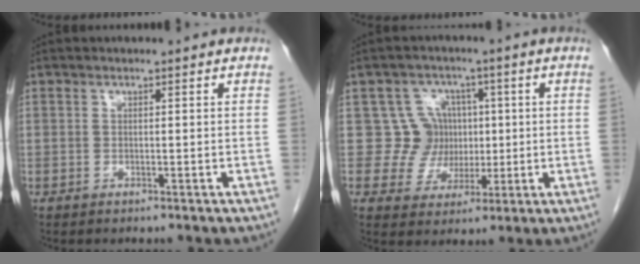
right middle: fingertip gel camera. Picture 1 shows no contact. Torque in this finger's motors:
{"motor_torque": [0.02, 0.21, -0.02, -0.06]}